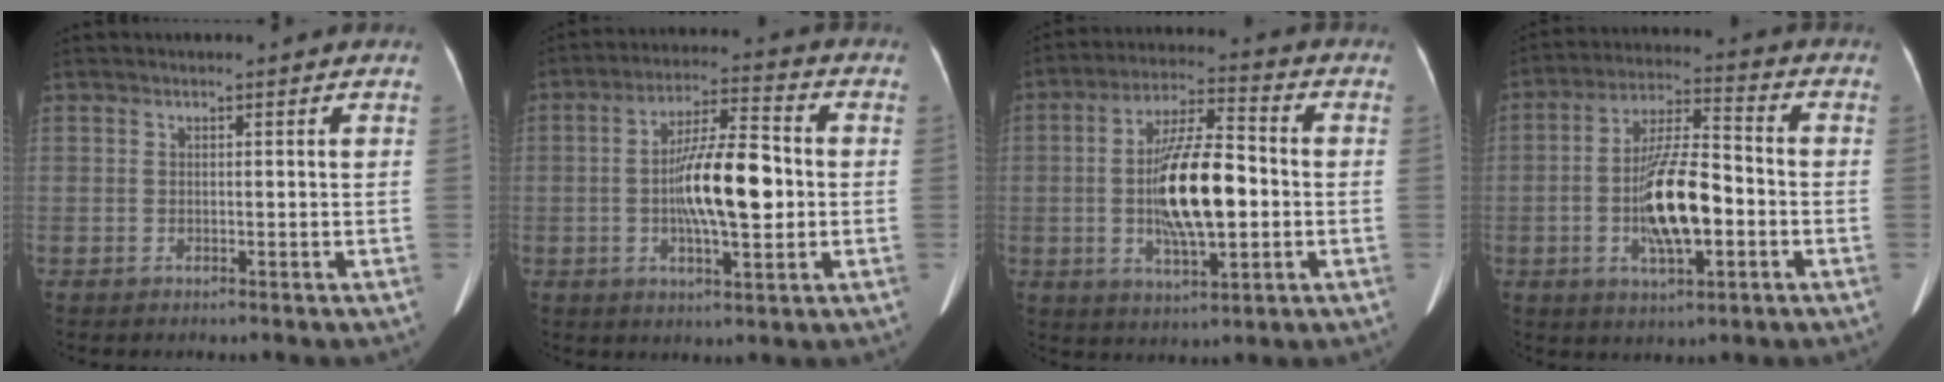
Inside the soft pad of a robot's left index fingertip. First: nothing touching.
{"total": 12.0, "force": [-0.9, 2.8, 11.6], "torque": [-0.208, 0.011, -0.015]}
{"total": 13.5, "force": [-1.3, 3.8, 12.9], "torque": [-0.241, 0.007, -0.019]}
{"total": 12.3, "force": [-2.7, 3.5, 11.5], "torque": [-0.222, 0.008, -0.044]}